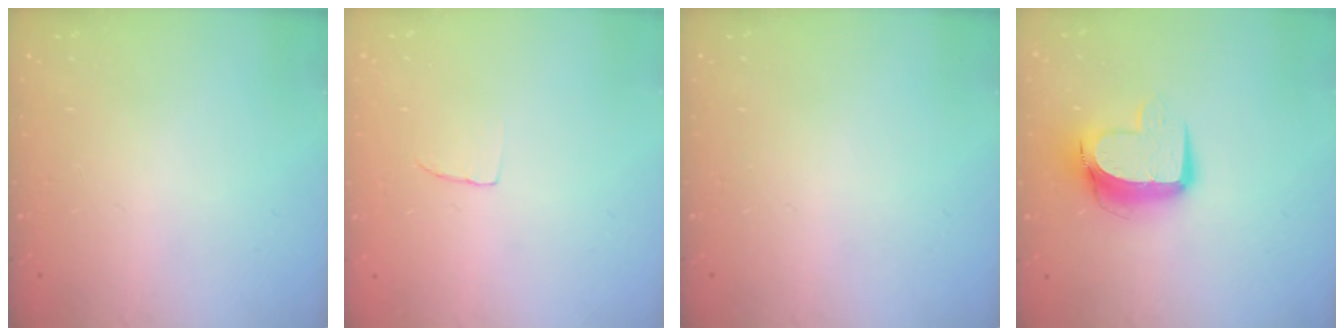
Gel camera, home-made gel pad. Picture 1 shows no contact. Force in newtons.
{"total": 3.1, "press": 3.0, "slide": 0.3}
{"total": 0.0}
{"total": 11.0, "press": 10.9, "slide": 1.1}